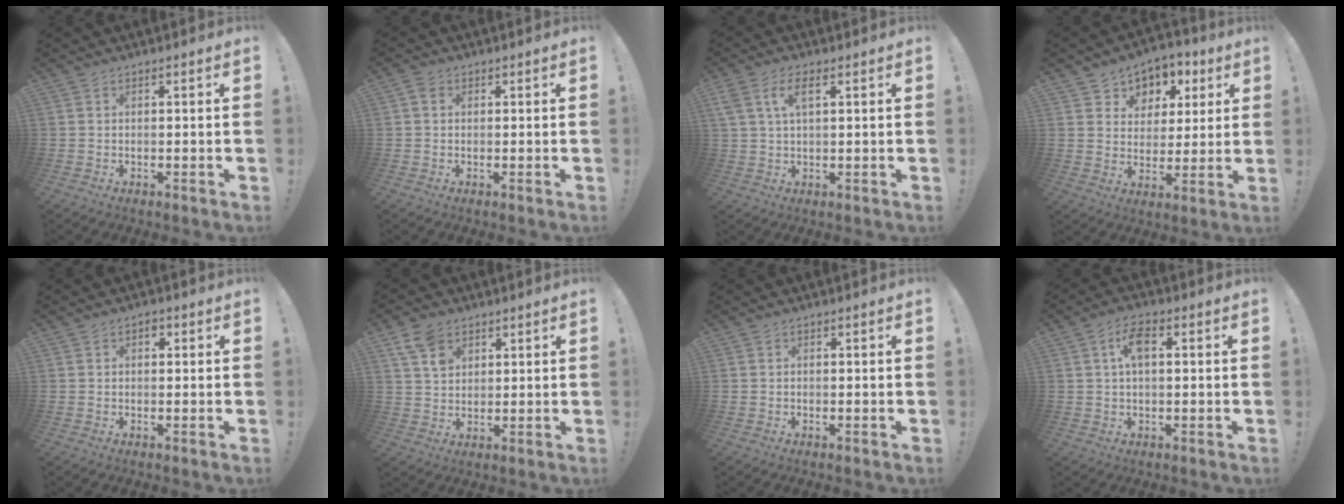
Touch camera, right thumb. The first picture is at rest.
{"total": 2.0, "force": [0.6, 1.6, 1.0], "torque": [-0.026, 0.008, 0.012]}
{"total": 6.0, "force": [2.4, 2.4, 5.0], "torque": [-0.099, 0.000, 0.041]}
{"total": 7.5, "force": [3.0, 6.6, 1.9], "torque": [-0.022, -0.026, 0.062]}
{"total": 1.6, "force": [0.4, 1.2, 1.0], "torque": [-0.006, 0.000, 0.002]}
{"total": 8.0, "force": [4.5, 5.6, 3.5], "torque": [-0.067, -0.011, 0.090]}
{"total": 0.0}
{"total": 6.1, "force": [1.3, 2.7, 5.3], "torque": [-0.092, 0.011, 0.022]}